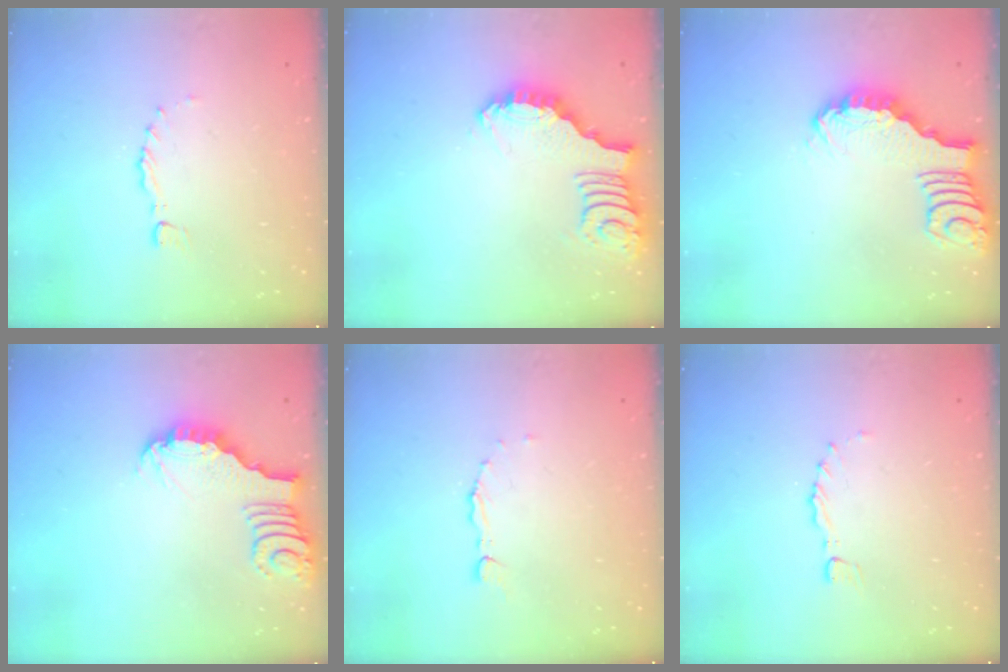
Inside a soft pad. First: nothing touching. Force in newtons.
{"total": 2.6, "press": 2.6, "slide": 0.4}
{"total": 2.8, "press": 2.7, "slide": 0.4}
{"total": 3.5, "press": 3.5, "slide": 0.4}
{"total": 1.0, "press": 1.0, "slide": 0.2}
{"total": 0.0}